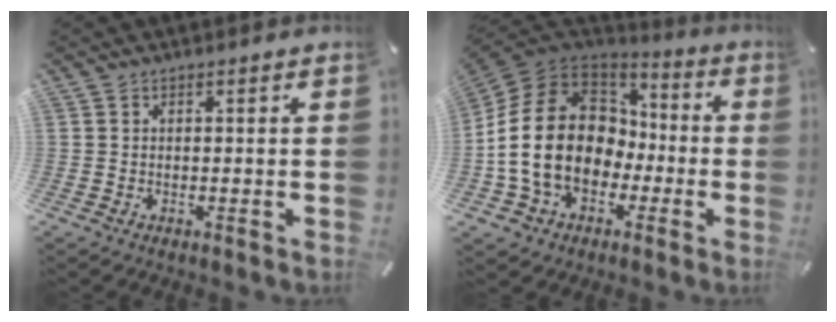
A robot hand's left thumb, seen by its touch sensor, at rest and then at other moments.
{"total": 19.2, "force": [-2.5, 15.4, 11.1], "torque": [-0.240, 0.020, -0.041]}